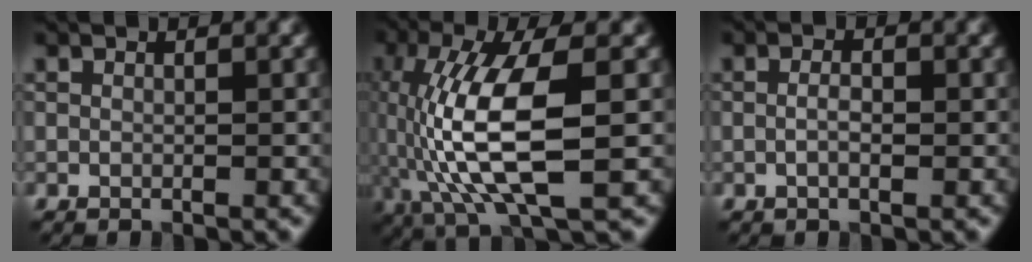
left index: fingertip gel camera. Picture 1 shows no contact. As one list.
[{"total": 10.6, "force": [-1.4, 3.2, 10.0], "torque": [-0.203, 0.012, -0.026]}, {"total": 1.5, "force": [-0.1, 0.6, 1.4], "torque": [-0.020, -0.006, -0.005]}]